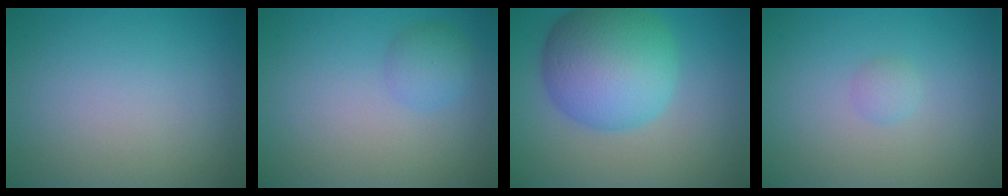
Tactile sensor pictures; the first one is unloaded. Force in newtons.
{"total": 2.0, "press": 2.0, "slide": 0.0}
{"total": 9.7, "press": 9.7, "slide": 0.2}
{"total": 0.8, "press": 0.8, "slide": 0.1}